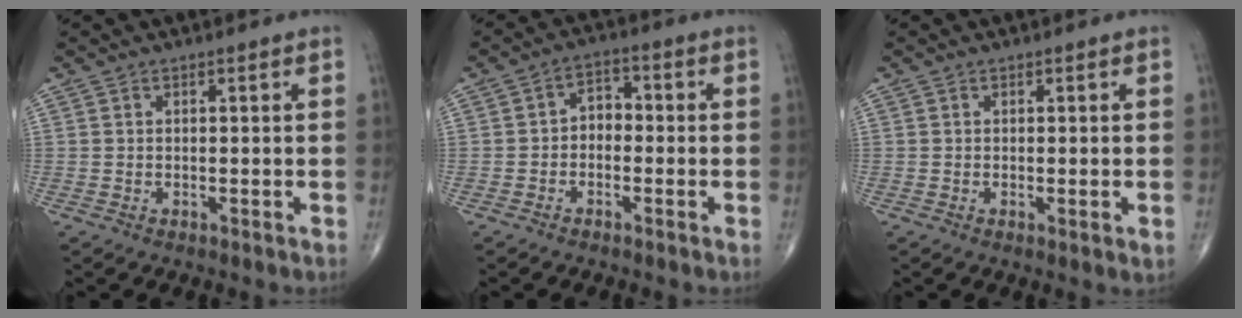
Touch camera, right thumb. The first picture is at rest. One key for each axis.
{"total": 4.2, "fx": -0.8, "fy": 3.1, "fz": 2.7, "tx": -0.025, "ty": 0.021, "tz": -0.028}
{"total": 1.8, "fx": -0.3, "fy": 0.3, "fz": 1.7, "tx": -0.030, "ty": -0.007, "tz": -0.003}